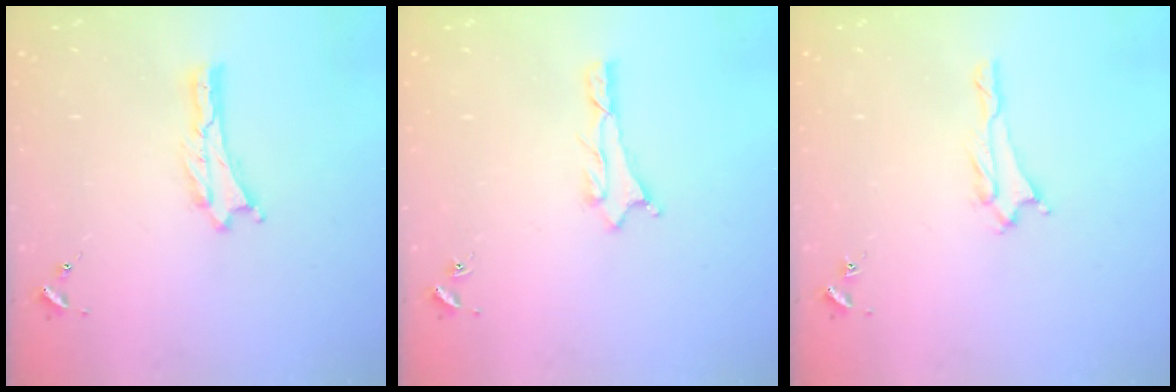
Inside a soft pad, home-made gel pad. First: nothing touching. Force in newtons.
{"total": 0.9, "press": 0.8, "slide": 0.1}
{"total": 1.6, "press": 1.6, "slide": 0.1}